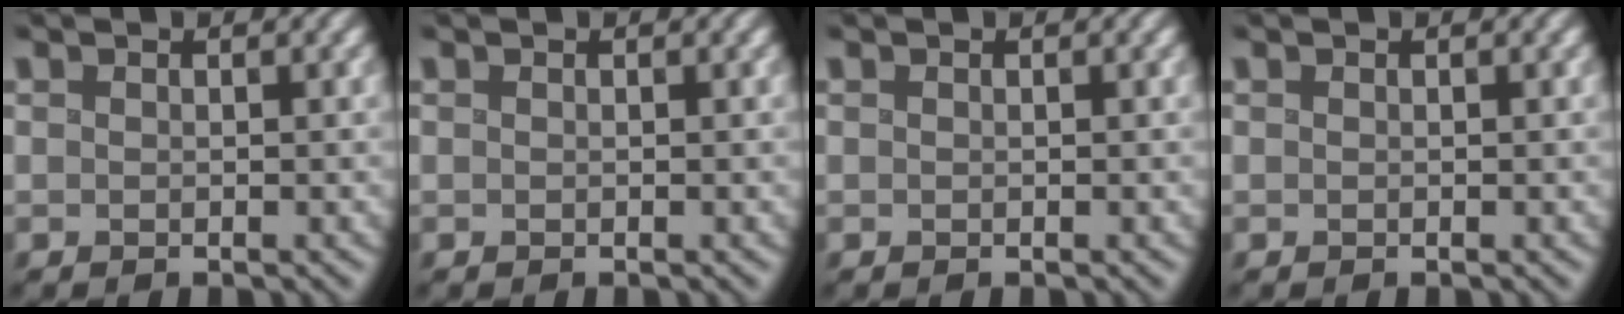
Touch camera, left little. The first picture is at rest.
{"total": 0.0}
{"total": 0.0}
{"total": 0.0}